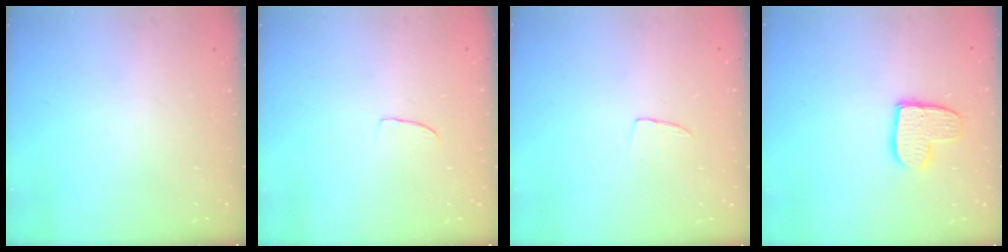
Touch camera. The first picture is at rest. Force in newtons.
{"total": 2.6, "press": 2.6, "slide": 0.2}
{"total": 3.8, "press": 3.7, "slide": 0.2}
{"total": 10.9, "press": 10.8, "slide": 0.9}